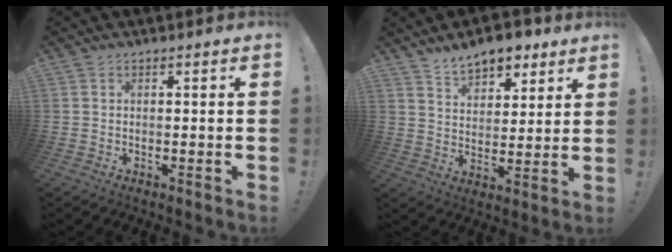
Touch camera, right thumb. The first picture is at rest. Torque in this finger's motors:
{"motor_torque": [-0.03, 0.16, 0.16, 0.24, 0.19]}